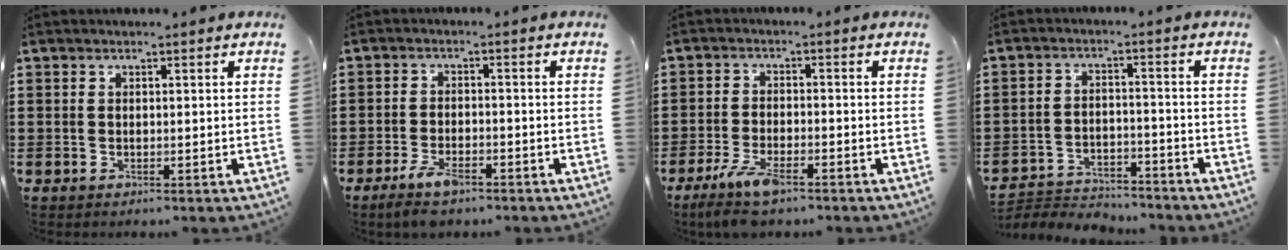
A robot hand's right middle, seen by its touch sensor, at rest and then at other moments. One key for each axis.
{"total": 4.2, "fx": -2.9, "fy": 1.4, "fz": 2.7, "tx": -0.063, "ty": -0.003, "tz": -0.058}
{"total": 5.9, "fx": -4.0, "fy": 1.6, "fz": 4.0, "tx": -0.089, "ty": -0.007, "tz": -0.076}
{"total": 3.8, "fx": -3.7, "fy": 0.9, "fz": 0.3, "tx": -0.010, "ty": 0.008, "tz": -0.080}